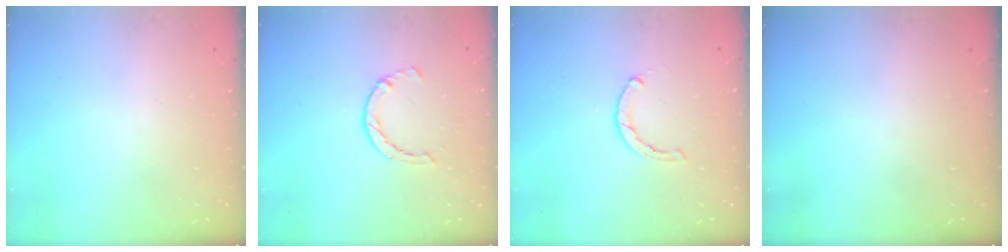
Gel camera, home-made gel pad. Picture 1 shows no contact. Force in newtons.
{"total": 2.9, "press": 2.8, "slide": 0.4}
{"total": 0.7, "press": 0.6, "slide": 0.2}
{"total": 0.0}